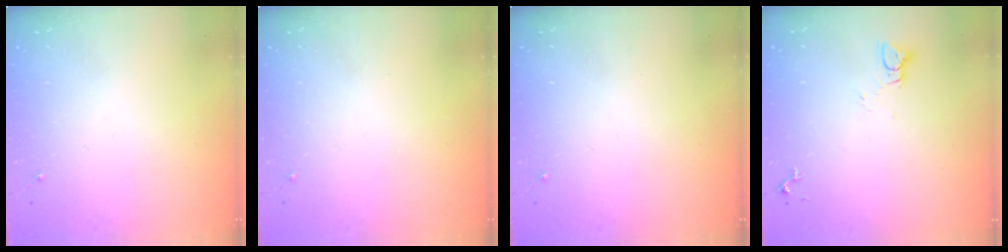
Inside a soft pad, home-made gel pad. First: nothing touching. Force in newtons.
{"total": 0.0}
{"total": 0.0}
{"total": 3.2, "press": 3.2, "slide": 0.2}